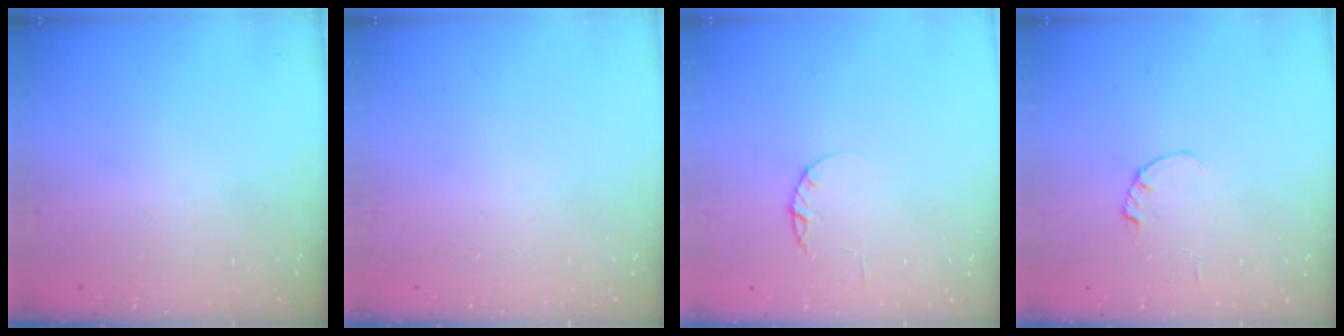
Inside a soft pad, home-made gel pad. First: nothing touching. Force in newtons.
{"total": 0.0}
{"total": 1.7, "press": 1.7, "slide": 0.3}
{"total": 0.0}